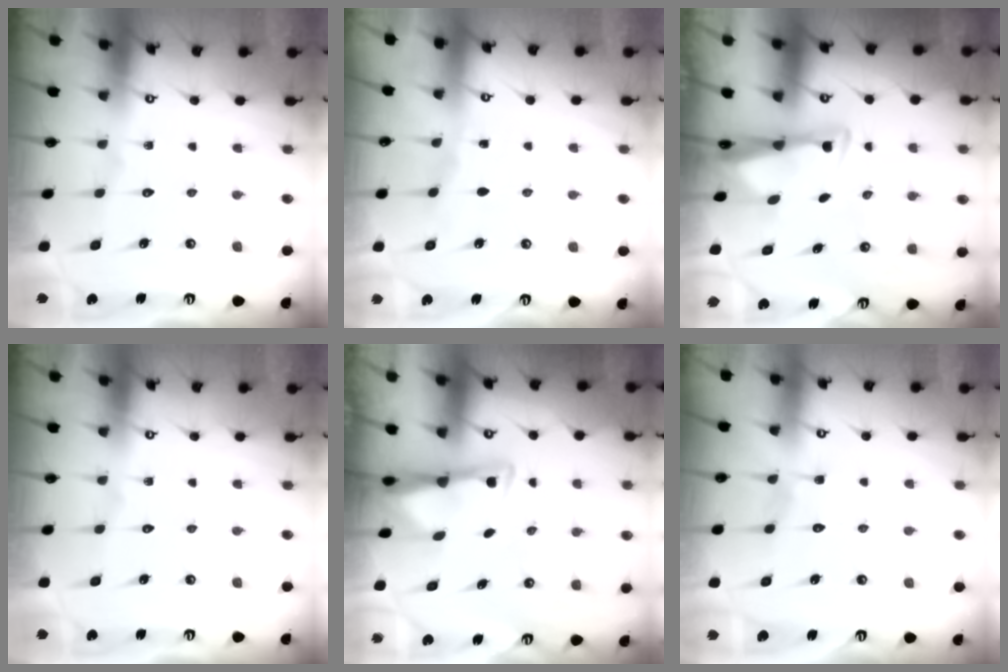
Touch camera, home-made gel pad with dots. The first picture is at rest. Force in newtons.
{"total": 2.8, "press": 2.8, "slide": 0.4}
{"total": 3.0, "press": 2.8, "slide": 1.0}
{"total": 0.0}
{"total": 2.9, "press": 2.9, "slide": 0.5}
{"total": 3.4, "press": 3.3, "slide": 0.4}